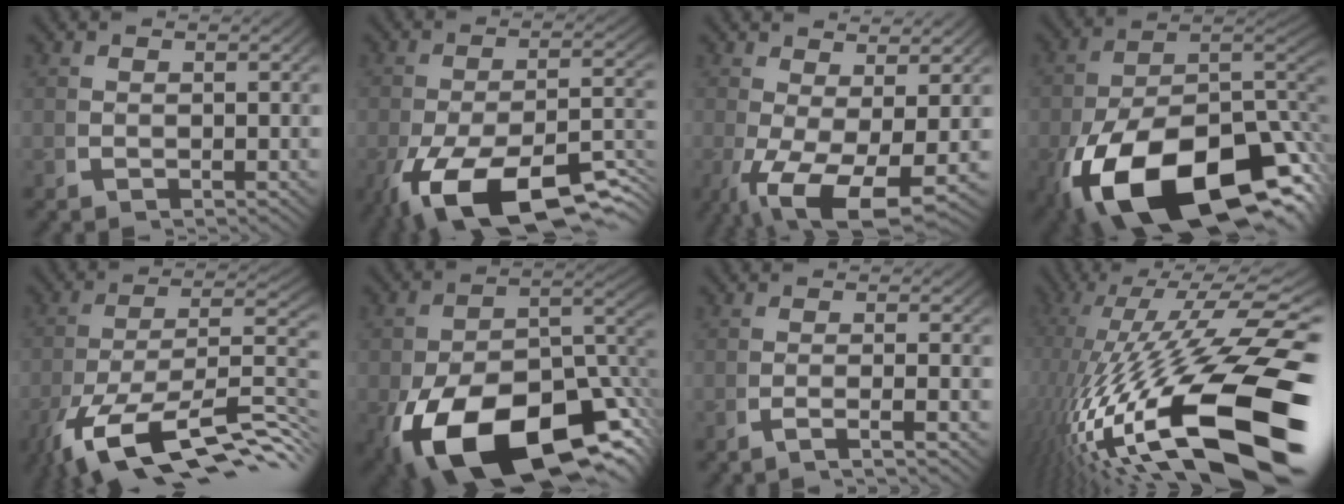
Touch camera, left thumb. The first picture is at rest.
{"total": 14.2, "force": [-7.0, 7.1, 10.1], "torque": [-0.175, -0.053, -0.073]}
{"total": 7.7, "force": [-1.8, 3.8, 6.5], "torque": [-0.136, -0.048, -0.002]}
{"total": 22.1, "force": [-5.7, 13.3, 16.7], "torque": [-0.294, -0.083, -0.054]}
{"total": 14.7, "force": [-6.0, 7.8, 10.9], "torque": [-0.189, -0.057, -0.058]}
{"total": 19.1, "force": [-6.5, 10.9, 14.2], "torque": [-0.239, -0.064, -0.065]}
{"total": 2.3, "force": [-1.1, -0.2, 2.0], "torque": [-0.040, 0.001, -0.022]}
{"total": 19.1, "force": [-3.1, 10.1, 15.9], "torque": [-0.309, -0.062, -0.011]}